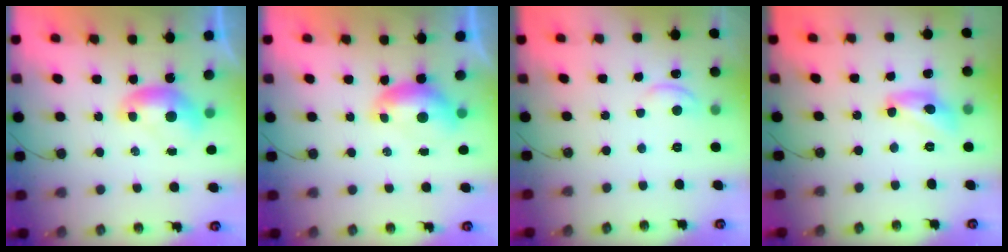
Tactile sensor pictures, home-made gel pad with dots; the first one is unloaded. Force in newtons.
{"total": 0.5, "press": 0.5, "slide": 0.2}
{"total": 0.6, "press": 0.2, "slide": 0.6}
{"total": 9.8, "press": 9.8, "slide": 0.7}